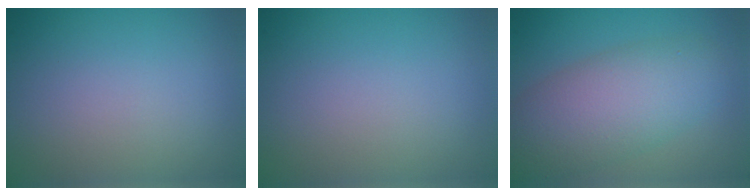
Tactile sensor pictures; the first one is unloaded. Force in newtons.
{"total": 0.0}
{"total": 6.7, "press": 6.7, "slide": 0.5}